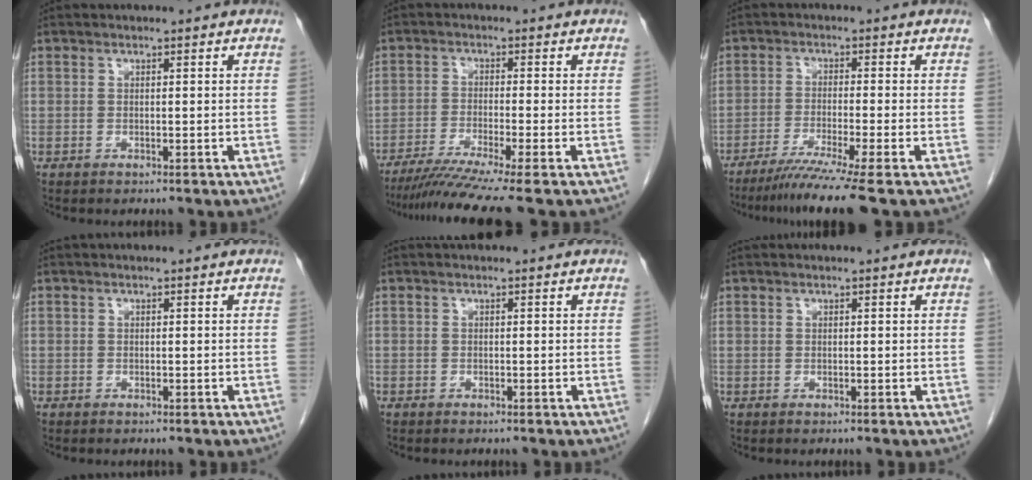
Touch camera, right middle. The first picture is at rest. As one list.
[{"total": 9.3, "force": [-7.4, -1.9, 5.4], "torque": [-0.076, -0.030, -0.119]}, {"total": 8.8, "force": [-6.7, -2.1, 5.3], "torque": [-0.075, -0.032, -0.109]}, {"total": 0.6, "force": [-0.5, 0.4, 0.1], "torque": [-0.004, 0.003, -0.008]}, {"total": 0.9, "force": [-0.7, 0.6, 0.1], "torque": [-0.006, 0.003, -0.011]}, {"total": 0.0}]